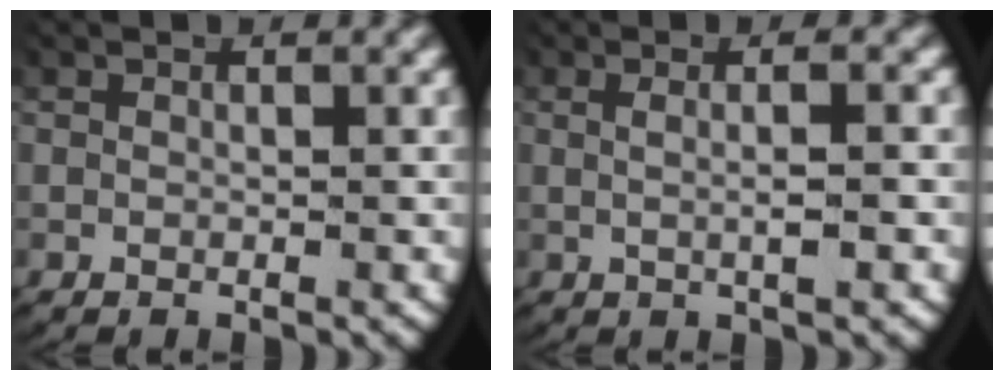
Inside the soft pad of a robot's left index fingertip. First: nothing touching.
{"total": 2.5, "force": [0.0, 0.4, 2.5], "torque": [-0.043, -0.001, 0.005]}